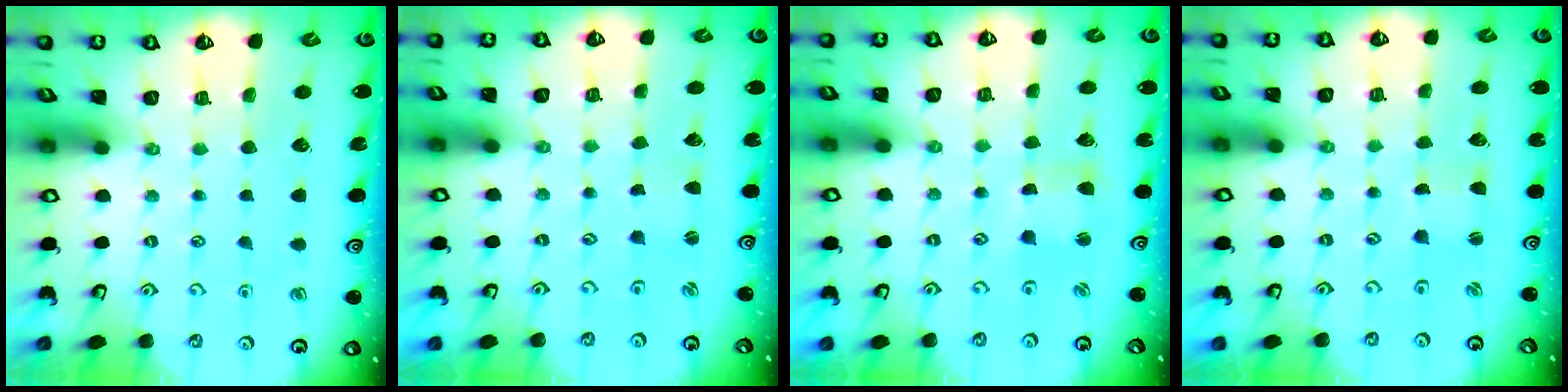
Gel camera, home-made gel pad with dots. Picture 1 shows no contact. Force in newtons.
{"total": 1.0, "press": 1.0, "slide": 0.2}
{"total": 2.1, "press": 2.1, "slide": 0.3}
{"total": 1.1, "press": 1.1, "slide": 0.0}